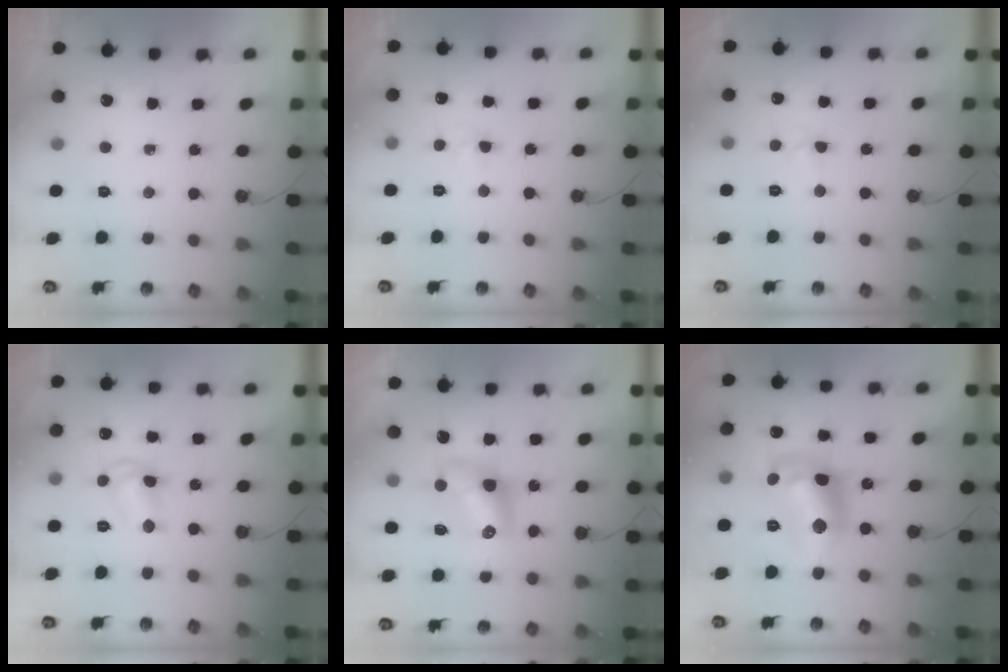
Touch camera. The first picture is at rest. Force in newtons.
{"total": 4.6, "press": 3.0, "slide": 3.4}
{"total": 4.4, "press": 4.4, "slide": 0.6}
{"total": 9.2, "press": 9.1, "slide": 0.8}
{"total": 10.0, "press": 10.0, "slide": 0.6}
{"total": 13.6, "press": 13.6, "slide": 1.2}